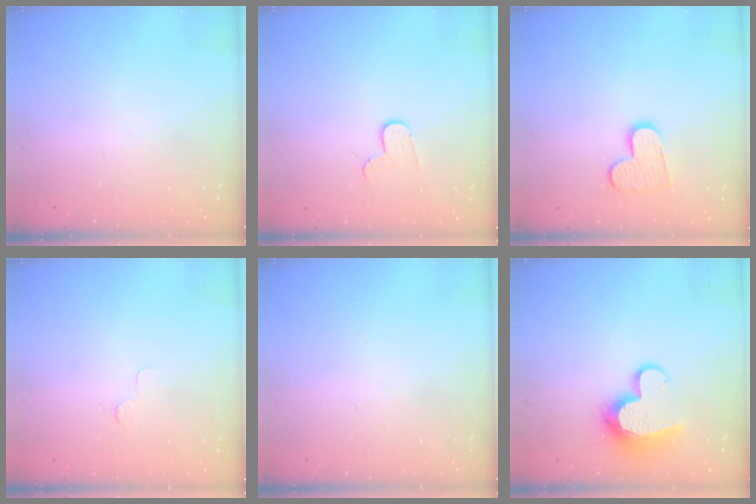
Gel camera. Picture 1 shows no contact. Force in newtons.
{"total": 5.6, "press": 5.6, "slide": 0.5}
{"total": 10.0, "press": 10.0, "slide": 0.7}
{"total": 2.1, "press": 2.1, "slide": 0.2}
{"total": 0.0}
{"total": 12.9, "press": 12.8, "slide": 1.3}